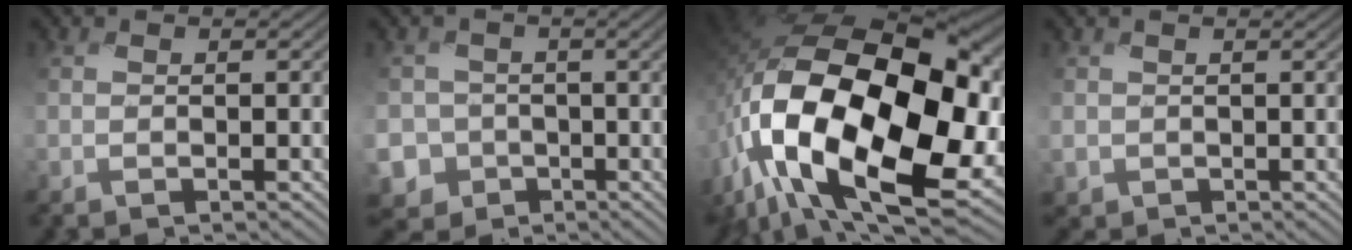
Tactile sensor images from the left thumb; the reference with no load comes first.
{"total": 5.9, "force": [-2.9, 5.1, -0.3], "torque": [-0.014, -0.021, -0.075]}
{"total": 21.3, "force": [-5.0, 12.0, 16.8], "torque": [-0.364, -0.029, -0.082]}
{"total": 1.5, "force": [0.2, 0.8, -1.2], "torque": [0.008, -0.008, -0.002]}